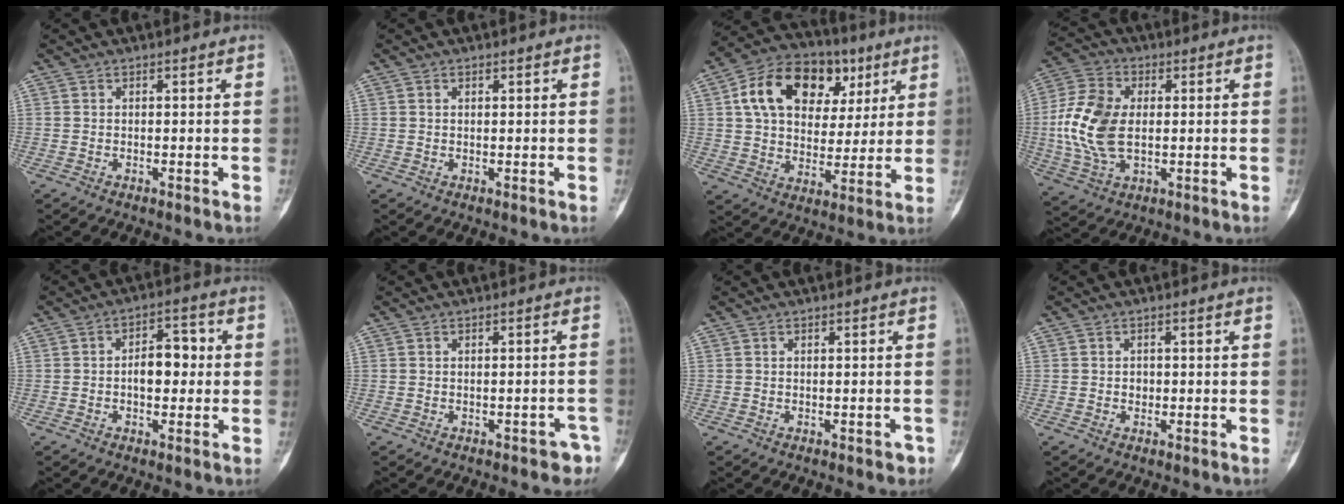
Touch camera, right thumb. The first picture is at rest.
{"total": 0.7, "force": [0.4, 0.4, 0.4], "torque": [-0.006, -0.001, 0.006]}
{"total": 20.0, "force": [7.2, 13.7, 12.7], "torque": [-0.178, 0.008, 0.115]}
{"total": 13.6, "force": [0.4, 8.3, 10.8], "torque": [-0.226, 0.006, 0.007]}
{"total": 7.2, "force": [0.0, 4.3, 5.8], "torque": [-0.066, 0.020, -0.006]}
{"total": 3.0, "force": [-1.8, 1.6, 1.7], "torque": [-0.007, 0.018, -0.018]}
{"total": 1.1, "force": [-0.5, 0.6, 0.8], "torque": [-0.008, 0.006, -0.002]}
{"total": 1.3, "force": [-0.1, 1.1, 0.7], "torque": [-0.005, 0.004, -0.001]}